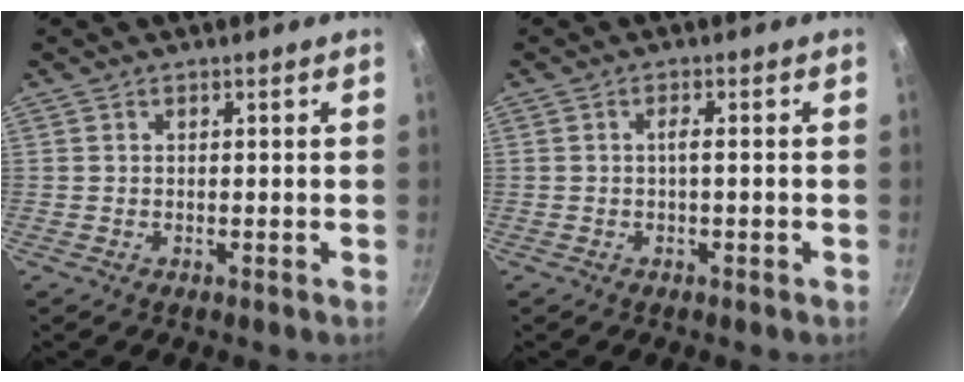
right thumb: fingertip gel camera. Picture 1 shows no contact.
{"total": 1.8, "force": [-0.4, 0.1, 1.8], "torque": [-0.038, 0.004, -0.008]}